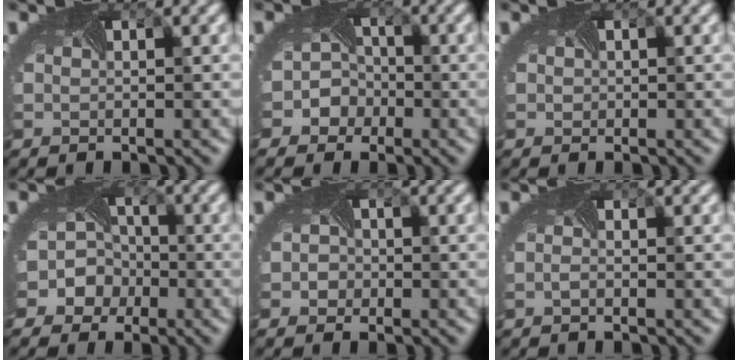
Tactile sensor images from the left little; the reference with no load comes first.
{"total": 3.6, "force": [-1.6, 3.2, 0.6], "torque": [0.016, 0.008, -0.031]}
{"total": 0.6, "force": [0.2, 0.5, -0.2], "torque": [0.003, -0.002, 0.000]}
{"total": 6.8, "force": [-2.5, 6.1, 1.8], "torque": [-0.019, 0.003, -0.067]}
{"total": 1.7, "force": [-0.3, 1.7, 0.3], "torque": [0.011, 0.004, -0.013]}
{"total": 0.6, "force": [-0.6, -0.2, -0.1], "torque": [-0.003, -0.002, -0.012]}